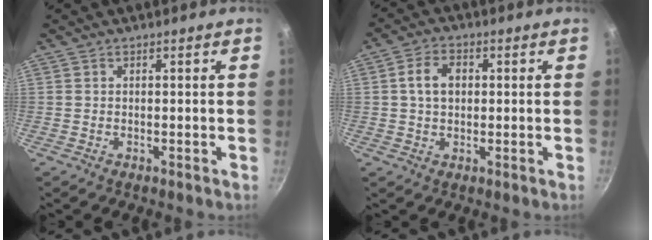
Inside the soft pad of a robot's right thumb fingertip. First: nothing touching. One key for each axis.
{"total": 5.8, "fx": 0.8, "fy": 4.1, "fz": 4.0, "tx": -0.057, "ty": 0.010, "tz": 0.010}